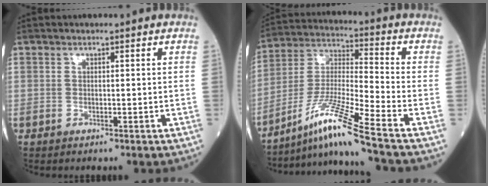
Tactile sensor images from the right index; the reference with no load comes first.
{"total": 13.2, "force": [-9.5, -2.3, 8.9], "torque": [-0.189, -0.017, -0.175]}